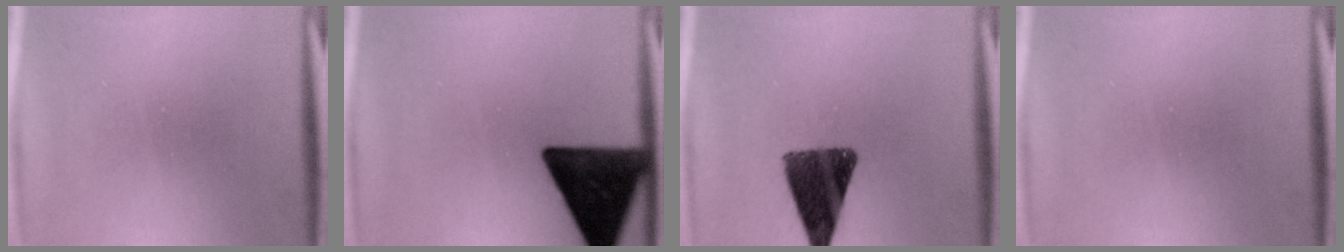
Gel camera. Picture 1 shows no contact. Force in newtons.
{"total": 16.9}
{"total": 11.5}
{"total": 0.0}